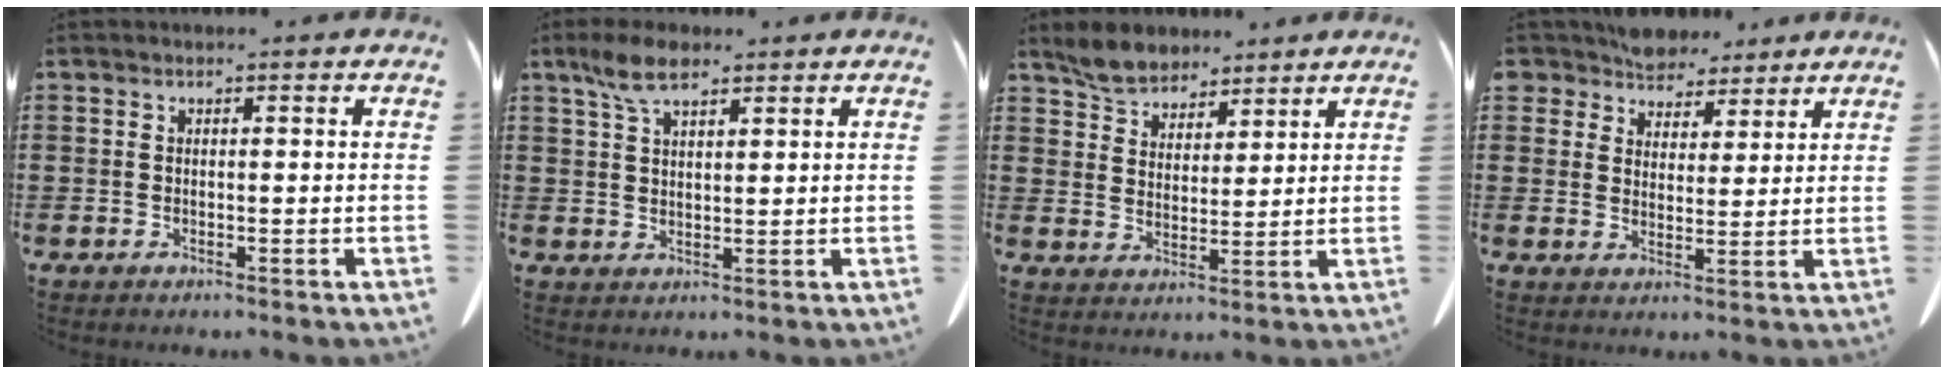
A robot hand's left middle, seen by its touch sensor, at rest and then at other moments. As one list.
[{"total": 5.5, "force": [3.5, 2.3, 3.6], "torque": [-0.080, 0.006, 0.066]}, {"total": 5.4, "force": [4.8, 2.2, 0.7], "torque": [-0.036, -0.008, 0.092]}, {"total": 5.7, "force": [5.3, 2.2, 0.2], "torque": [-0.035, -0.020, 0.099]}]